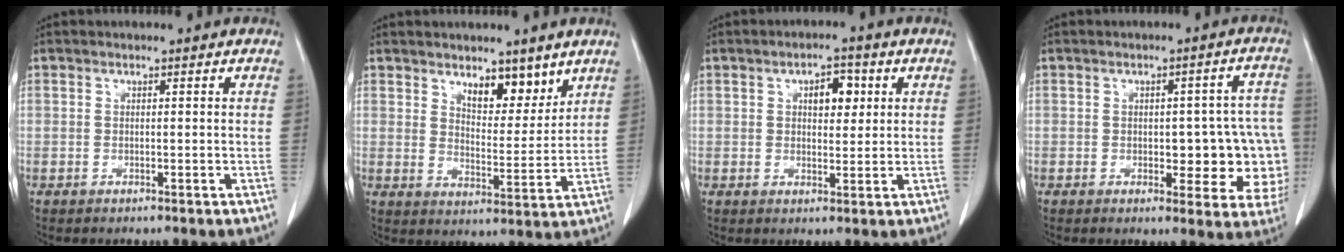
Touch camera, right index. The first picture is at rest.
{"total": 6.7, "force": [4.8, 2.7, 3.9], "torque": [-0.053, -0.011, 0.079]}
{"total": 4.6, "force": [1.5, 2.3, 3.7], "torque": [-0.054, 0.009, 0.022]}
{"total": 12.5, "force": [-1.6, 5.1, 11.2], "torque": [-0.100, 0.020, -0.013]}